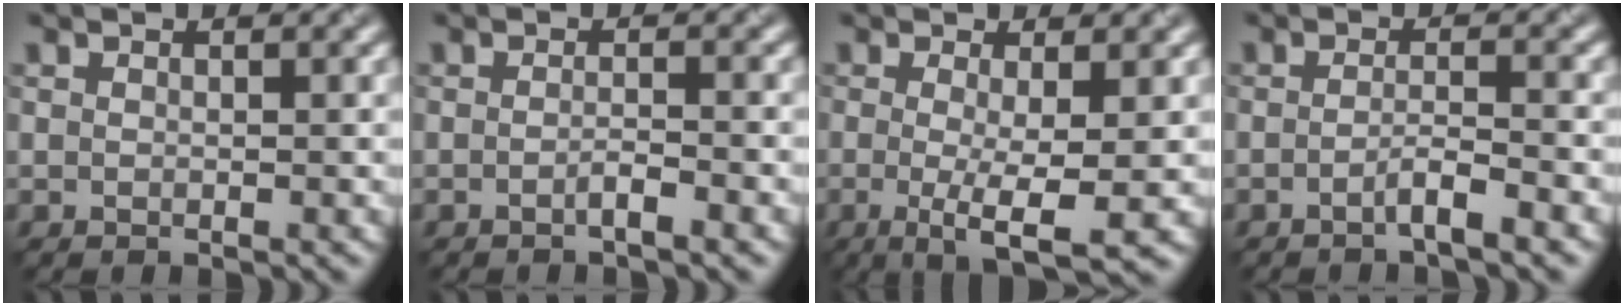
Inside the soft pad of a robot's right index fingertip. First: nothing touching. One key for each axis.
{"total": 1.7, "fx": -1.2, "fy": 0.2, "fz": 1.2, "tx": -0.015, "ty": 0.007, "tz": -0.018}
{"total": 4.9, "fx": -1.3, "fy": 0.8, "fz": 4.7, "tx": -0.073, "ty": -0.006, "tz": -0.014}
{"total": 2.4, "fx": -1.7, "fy": 0.2, "fz": 1.7, "tx": -0.024, "ty": 0.011, "tz": -0.029}